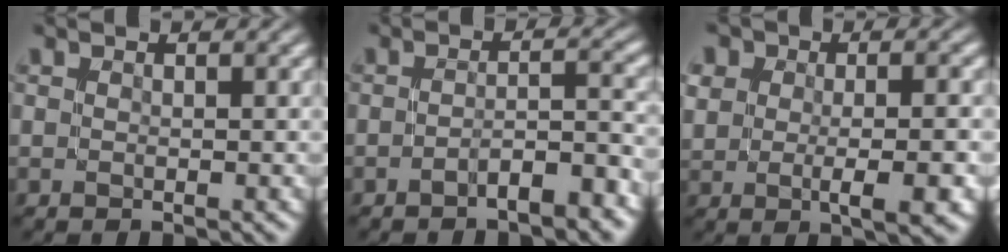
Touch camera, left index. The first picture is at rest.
{"total": 4.0, "force": [-2.5, 0.9, 3.0], "torque": [-0.047, 0.010, -0.043]}
{"total": 7.2, "force": [-0.4, 4.3, 5.8], "torque": [-0.074, 0.002, -0.003]}